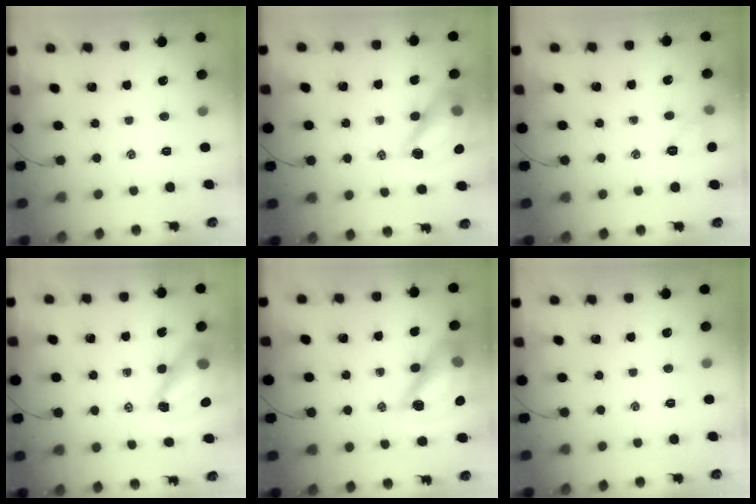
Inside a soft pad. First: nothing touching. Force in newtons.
{"total": 13.5, "press": 12.9, "slide": 3.7}
{"total": 6.0, "press": 5.7, "slide": 1.7}
{"total": 11.5, "press": 10.9, "slide": 3.5}
{"total": 15.5, "press": 14.9, "slide": 4.1}
{"total": 0.0}